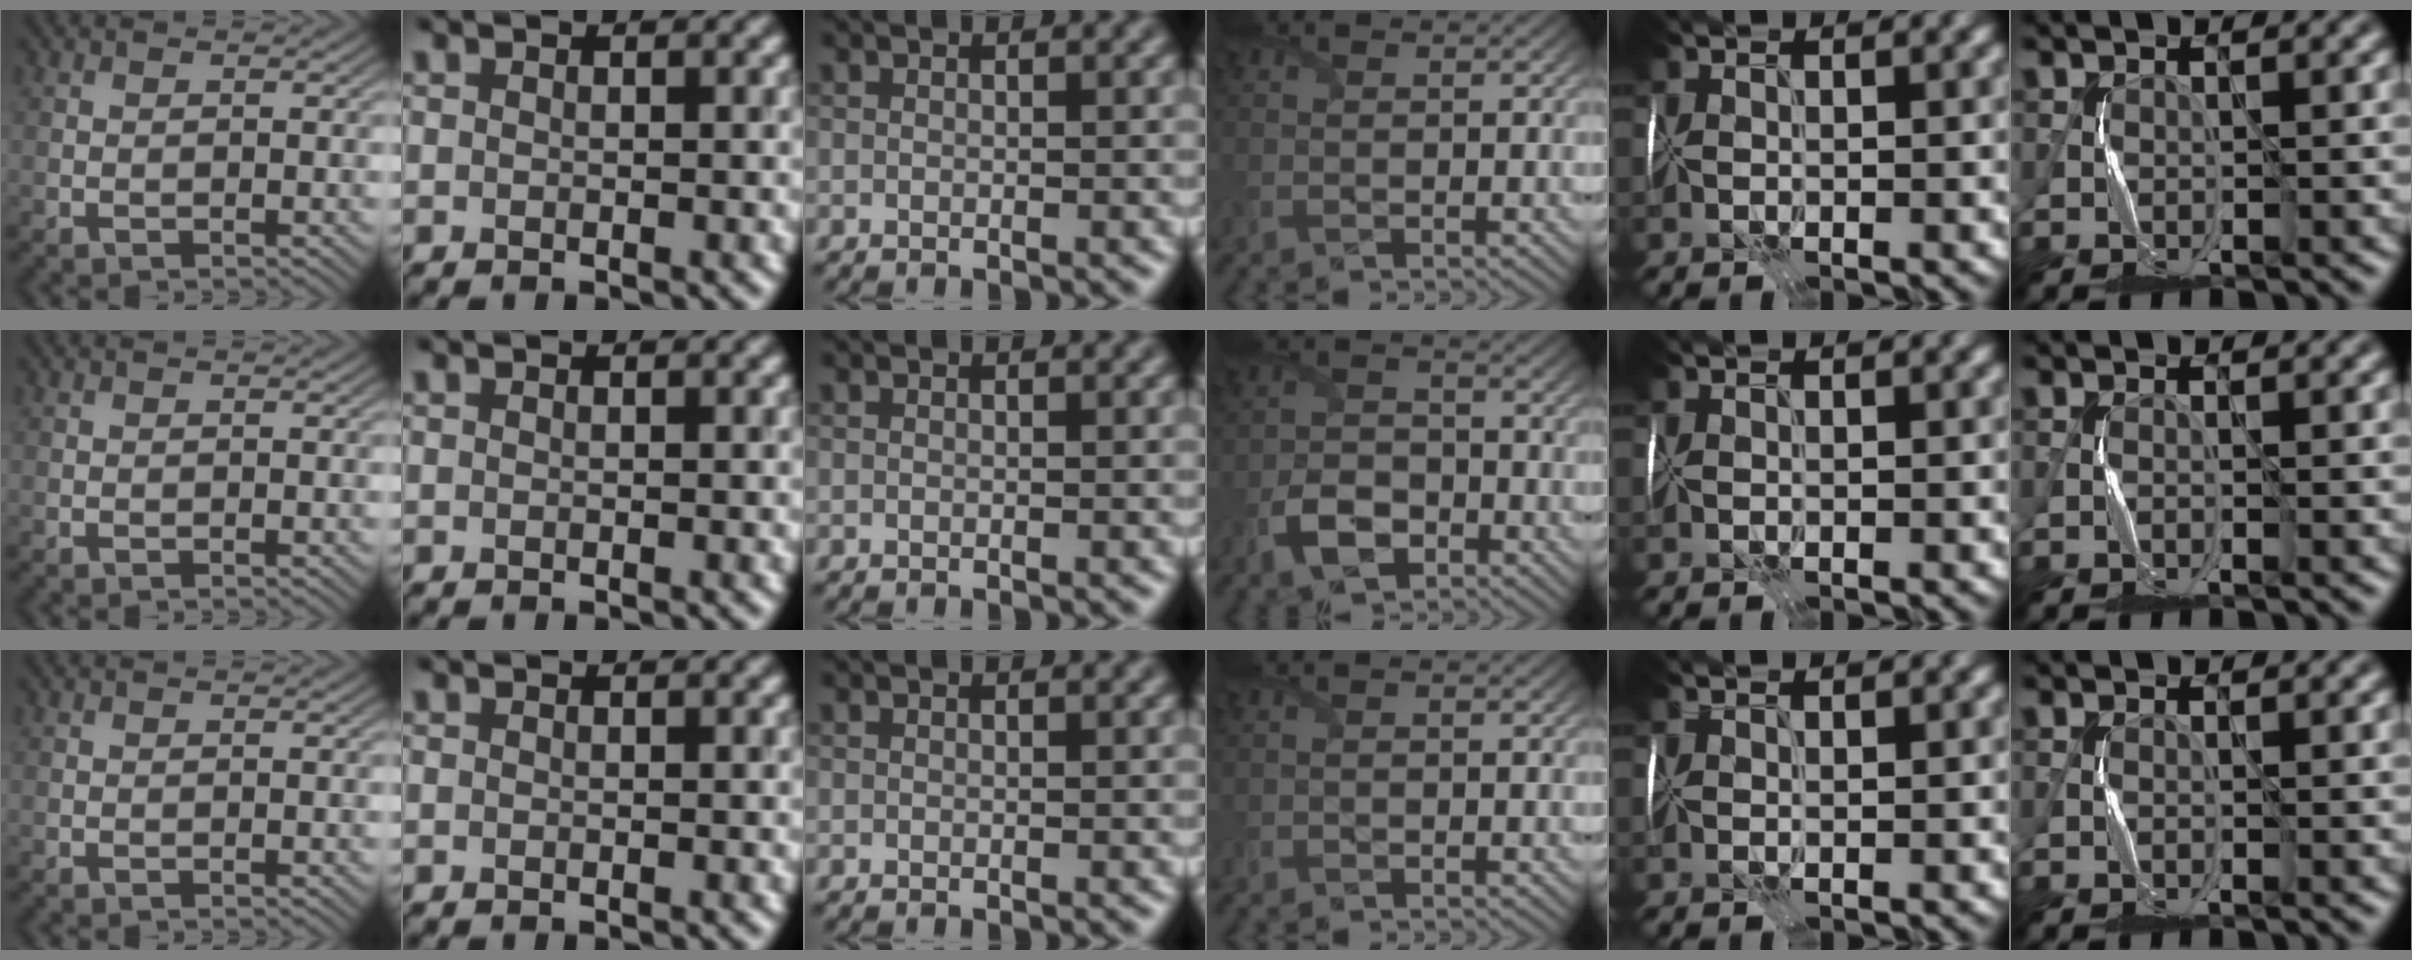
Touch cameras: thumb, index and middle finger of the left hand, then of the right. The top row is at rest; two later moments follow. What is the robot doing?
{"motion": "wrap", "object": "plastic wrap"}